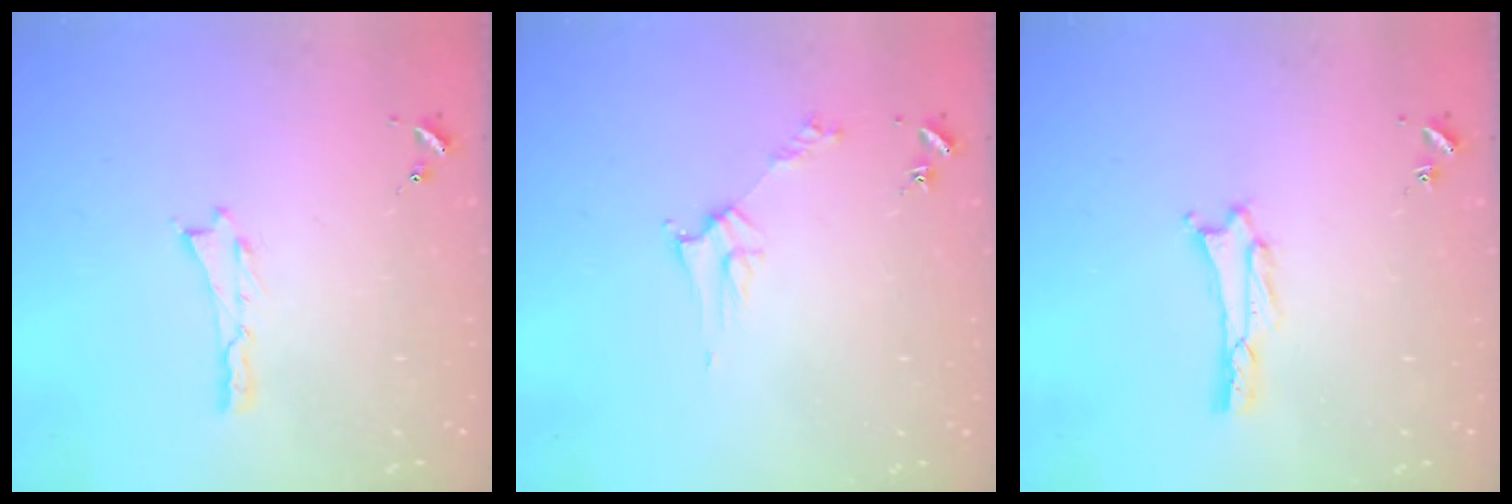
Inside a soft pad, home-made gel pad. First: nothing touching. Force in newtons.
{"total": 2.8, "press": 2.8, "slide": 0.3}
{"total": 1.6, "press": 1.6, "slide": 0.2}